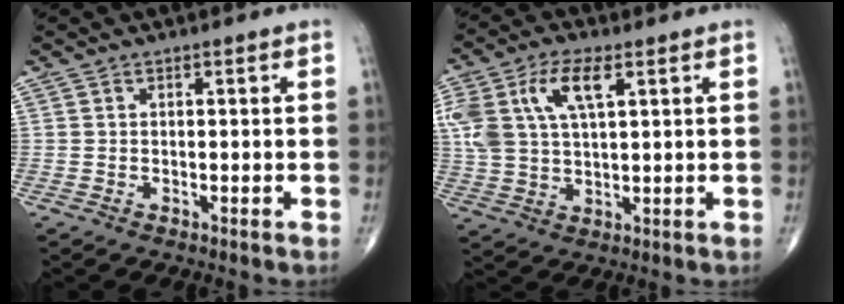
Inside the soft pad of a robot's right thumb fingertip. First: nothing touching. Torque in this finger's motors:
{"motor_torque": [0.15, 0.34, 1.27, 0.56, 0.12]}